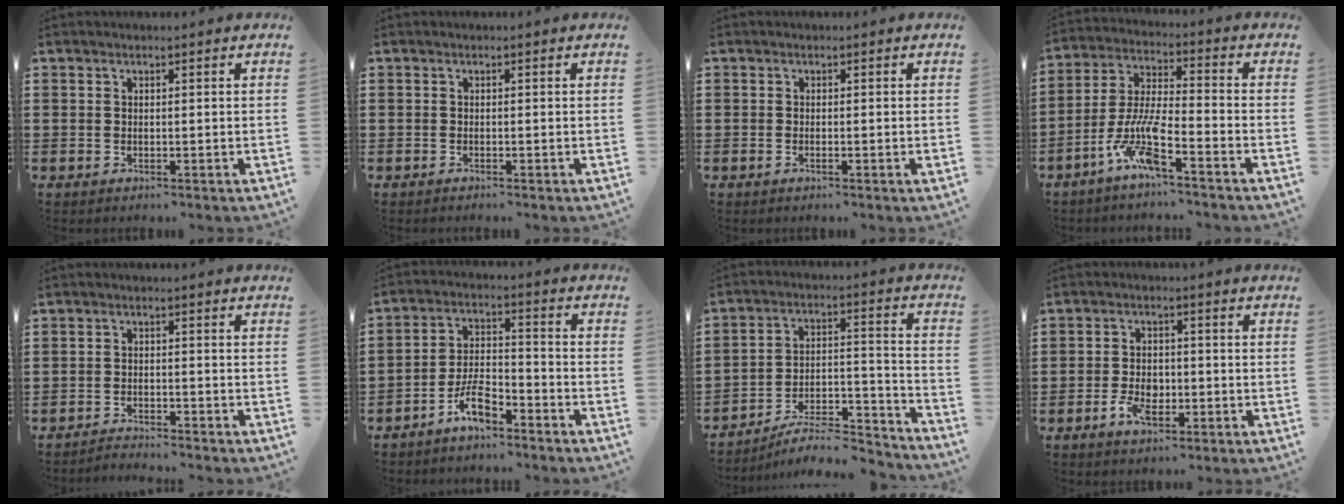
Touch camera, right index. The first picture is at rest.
{"total": 0.0}
{"total": 0.8, "force": [-0.4, 0.0, 0.7], "torque": [-0.012, -0.005, -0.006]}
{"total": 8.9, "force": [-6.0, 1.1, 6.4], "torque": [-0.155, -0.013, -0.120]}
{"total": 2.0, "force": [-2.0, -0.1, -0.2], "torque": [-0.001, 0.003, -0.044]}
{"total": 6.4, "force": [-4.7, 2.1, 3.8], "torque": [-0.083, 0.012, -0.091]}
{"total": 7.6, "force": [-6.8, 1.9, 2.7], "torque": [-0.030, 0.017, -0.129]}
{"total": 4.6, "force": [-1.9, 2.6, 3.3], "torque": [-0.073, -0.002, -0.036]}